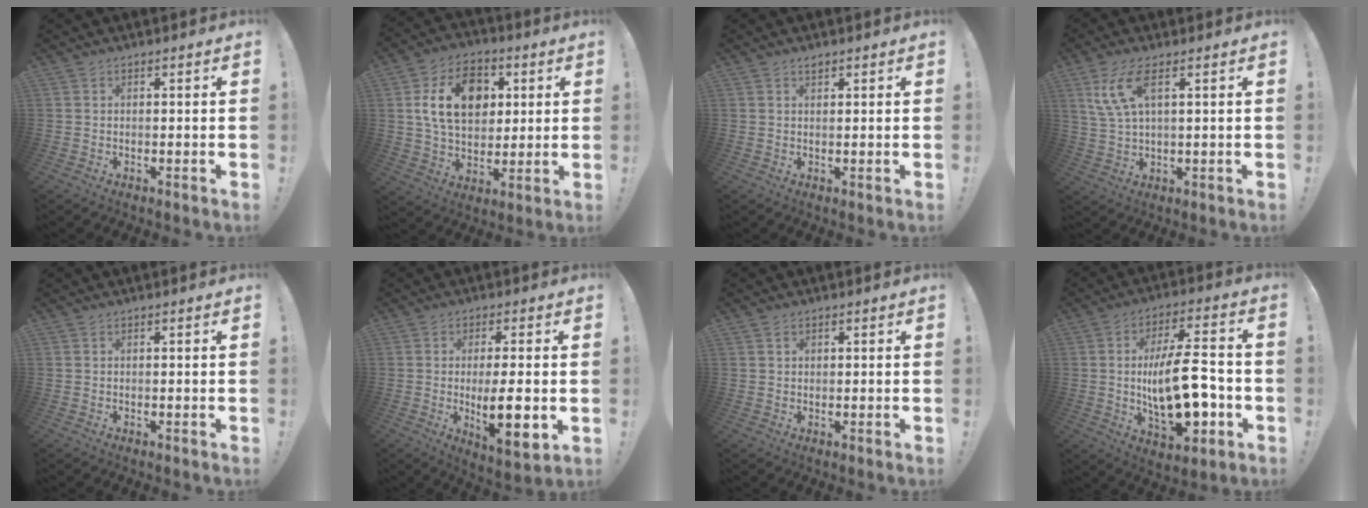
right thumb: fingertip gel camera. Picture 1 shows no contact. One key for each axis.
{"total": 16.9, "fx": 4.6, "fy": 12.5, "fz": 10.5, "tx": -0.164, "ty": -0.003, "tz": 0.088}
{"total": 1.1, "fx": 1.0, "fy": 0.2, "fz": 0.4, "tx": 0.001, "ty": -0.006, "tz": 0.016}
{"total": 9.1, "fx": 3.8, "fy": 3.2, "fz": 7.6, "tx": -0.144, "ty": -0.009, "tz": 0.072}
{"total": 0.0}
{"total": 11.4, "fx": -1.4, "fy": 3.2, "fz": 10.9, "tx": -0.185, "ty": -0.011, "tz": -0.025}
{"total": 1.0, "fx": 0.6, "fy": 0.8, "fz": 0.1, "tx": 0.005, "ty": -0.002, "tz": 0.009}
{"total": 20.6, "fx": -2.8, "fy": 8.2, "fz": 18.6, "tx": -0.320, "ty": 0.005, "tz": -0.047}